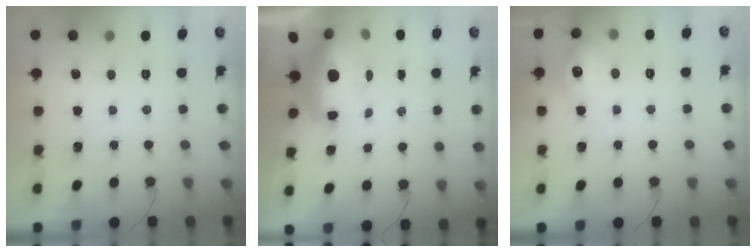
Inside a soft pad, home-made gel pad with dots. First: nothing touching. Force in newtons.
{"total": 13.4, "press": 9.2, "slide": 9.8}
{"total": 10.0, "press": 10.0, "slide": 0.3}